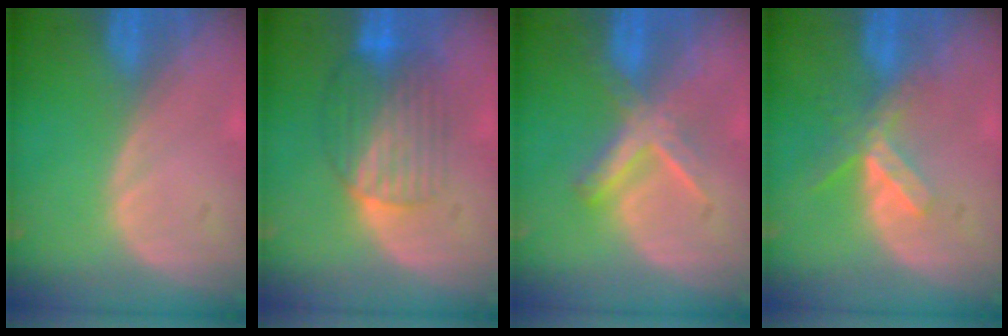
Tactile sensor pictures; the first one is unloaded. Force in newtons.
{"total": 7.1, "press": 7.0, "slide": 1.5}
{"total": 5.5, "press": 5.5, "slide": 1.0}
{"total": 5.5, "press": 5.0, "slide": 2.3}